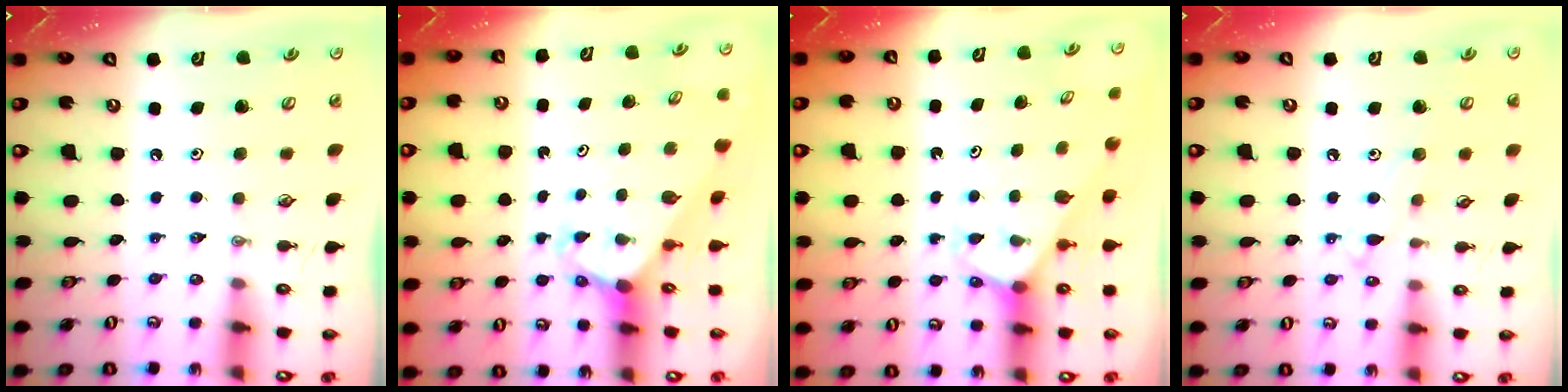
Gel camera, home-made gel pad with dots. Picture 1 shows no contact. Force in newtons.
{"total": 3.2, "press": 3.2, "slide": 0.2}
{"total": 2.4, "press": 2.4, "slide": 0.2}
{"total": 7.5, "press": 7.4, "slide": 0.6}